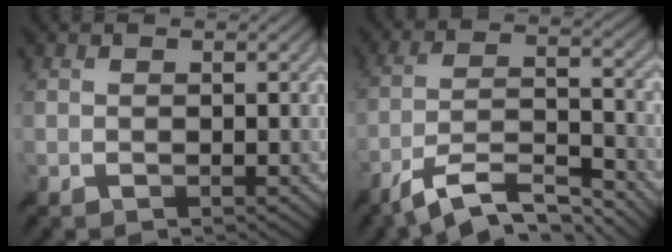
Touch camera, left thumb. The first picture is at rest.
{"total": 10.5, "force": [-8.0, 2.4, 6.4], "torque": [-0.118, 0.003, -0.146]}